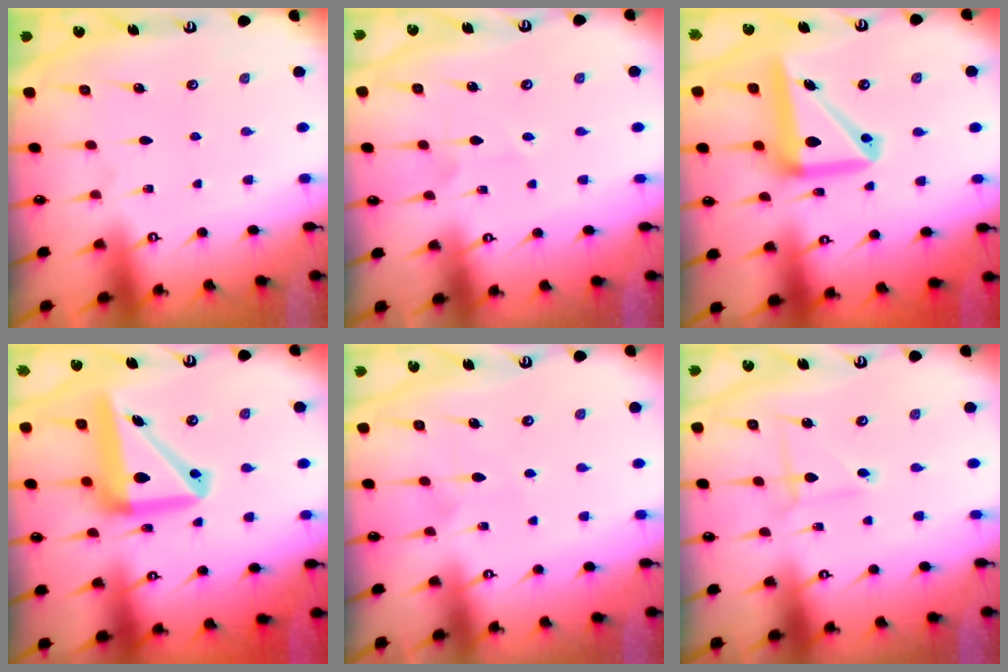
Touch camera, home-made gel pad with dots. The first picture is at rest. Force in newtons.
{"total": 2.8, "press": 2.8, "slide": 0.3}
{"total": 15.0, "press": 14.8, "slide": 2.6}
{"total": 14.9, "press": 14.8, "slide": 2.0}
{"total": 6.0, "press": 6.0, "slide": 0.4}
{"total": 1.6, "press": 1.6, "slide": 0.2}